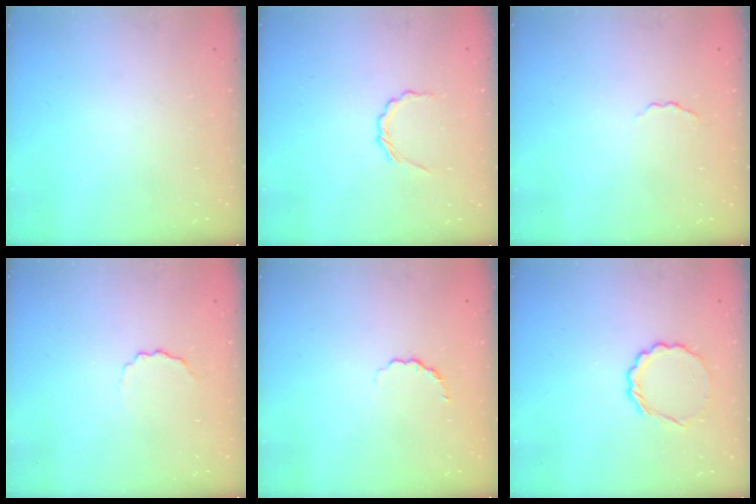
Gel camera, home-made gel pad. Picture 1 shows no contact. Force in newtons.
{"total": 2.6, "press": 2.4, "slide": 1.0}
{"total": 1.7, "press": 1.6, "slide": 0.5}
{"total": 3.7, "press": 3.6, "slide": 0.8}
{"total": 2.6, "press": 2.4, "slide": 1.0}
{"total": 5.9, "press": 5.8, "slide": 1.4}